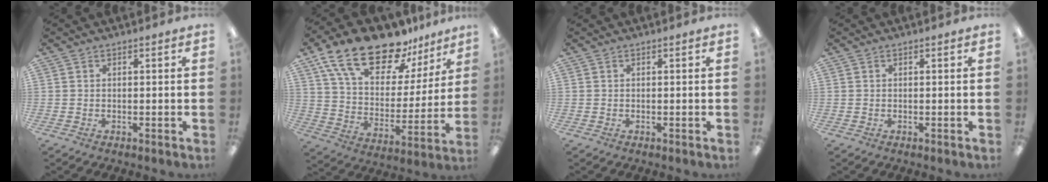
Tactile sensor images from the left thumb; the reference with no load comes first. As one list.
[{"total": 20.7, "force": [15.2, 9.0, 10.7], "torque": [-0.192, -0.094, 0.271]}, {"total": 0.0}, {"total": 0.0}]